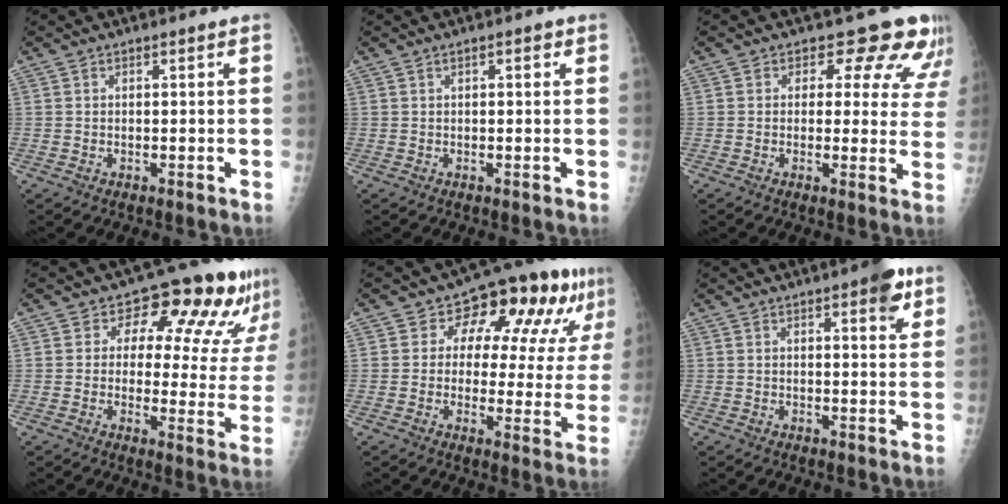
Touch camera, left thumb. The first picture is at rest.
{"total": 1.4, "force": [0.7, 0.7, 1.0], "torque": [-0.009, 0.001, 0.008]}
{"total": 10.4, "force": [8.1, 5.7, 3.2], "torque": [0.019, -0.036, 0.066]}
{"total": 15.1, "force": [9.5, 7.7, 8.8], "torque": [-0.054, -0.047, 0.099]}
{"total": 15.0, "force": [7.1, 8.0, 10.4], "torque": [-0.096, -0.011, 0.088]}
{"total": 5.6, "force": [3.0, 1.9, 4.3], "torque": [-0.039, -0.009, 0.031]}